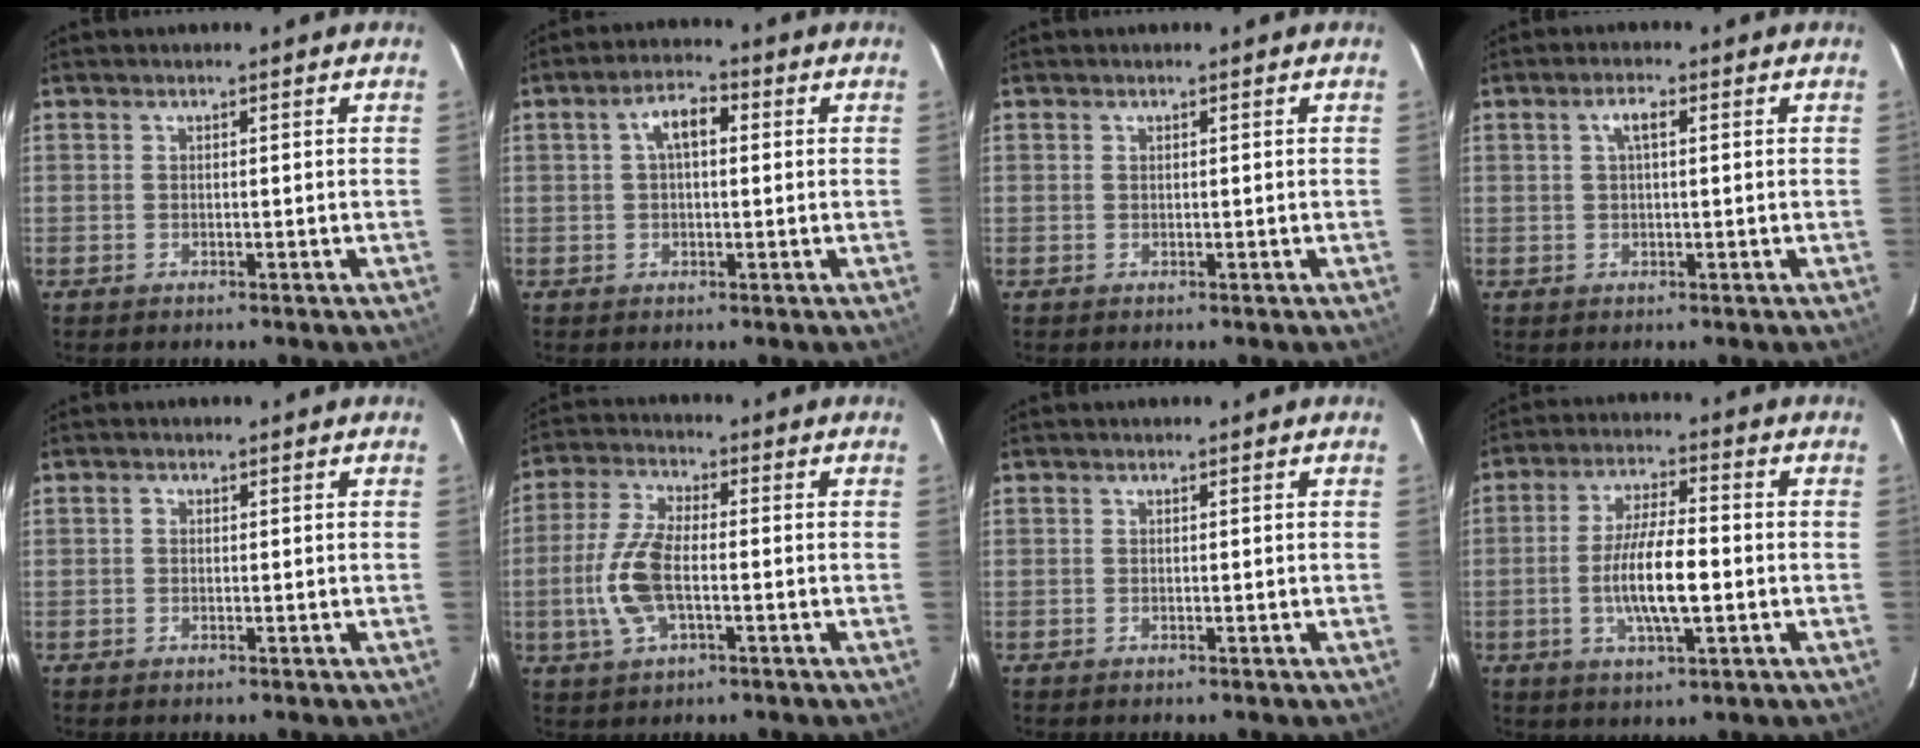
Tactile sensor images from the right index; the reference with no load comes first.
{"total": 5.1, "force": [1.1, 2.6, 4.3], "torque": [-0.078, 0.020, 0.019]}
{"total": 0.0}
{"total": 2.6, "force": [0.7, 0.8, 2.4], "torque": [-0.048, 0.009, 0.014]}
{"total": 0.6, "force": [0.0, 0.6, 0.2], "torque": [-0.002, 0.004, -0.001]}
{"total": 10.3, "force": [-2.0, 4.5, 9.0], "torque": [-0.202, 0.006, -0.042]}
{"total": 0.0}
{"total": 10.4, "force": [-2.0, 2.5, 9.9], "torque": [-0.189, -0.002, -0.036]}